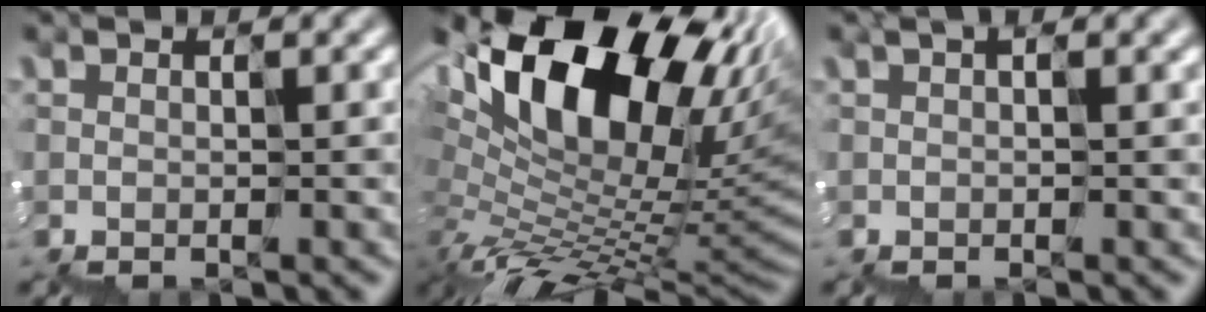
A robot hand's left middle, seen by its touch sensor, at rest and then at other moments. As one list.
[{"total": 14.8, "force": [5.5, 8.1, 11.2], "torque": [-0.192, 0.024, 0.099]}, {"total": 1.3, "force": [0.5, 0.4, 1.1], "torque": [-0.010, 0.007, 0.005]}]